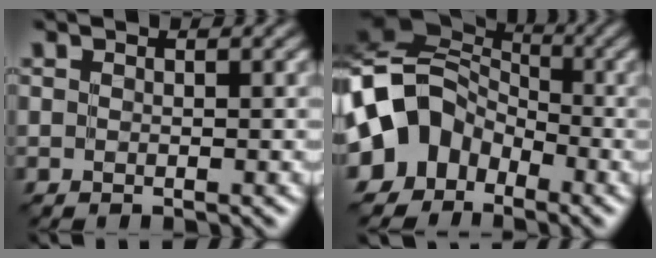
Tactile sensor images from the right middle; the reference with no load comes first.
{"total": 9.1, "force": [-3.7, 7.2, 4.1], "torque": [-0.078, 0.004, -0.092]}